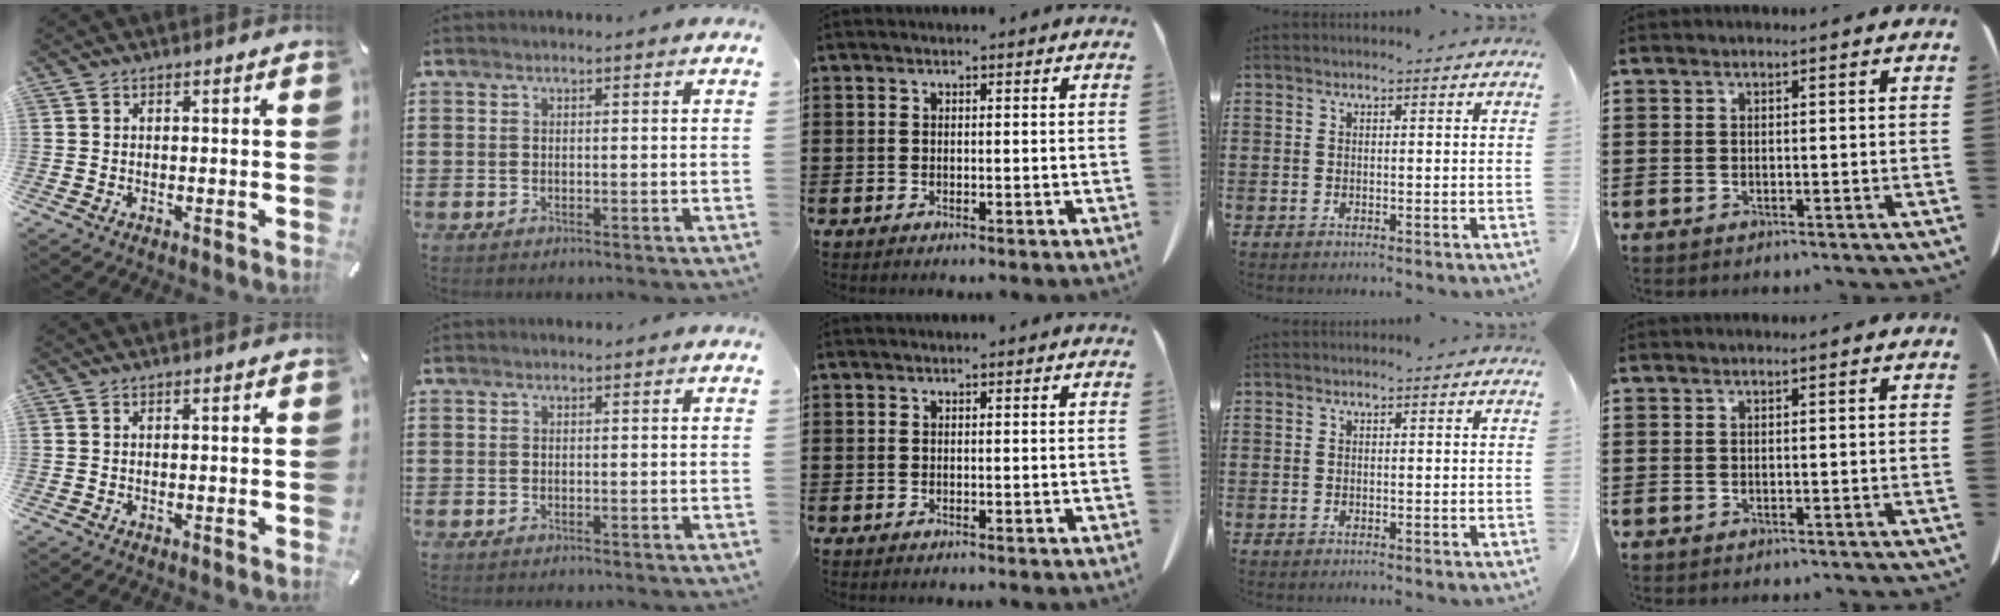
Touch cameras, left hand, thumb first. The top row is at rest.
{}